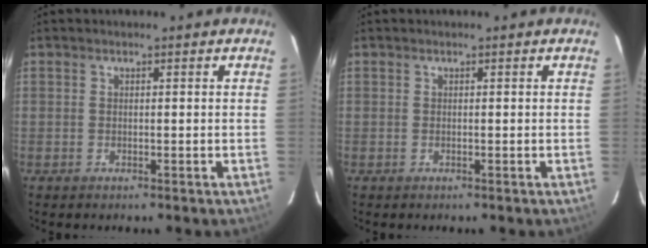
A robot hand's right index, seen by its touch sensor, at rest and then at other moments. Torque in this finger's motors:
{"motor_torque": [0.00, 0.00, 0.00, 0.00]}